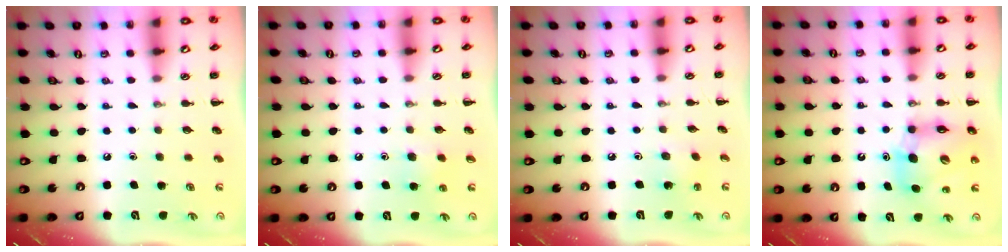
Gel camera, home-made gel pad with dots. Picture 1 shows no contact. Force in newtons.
{"total": 6.9, "press": 6.7, "slide": 1.9}
{"total": 2.4, "press": 2.2, "slide": 0.7}
{"total": 11.6, "press": 11.1, "slide": 3.2}